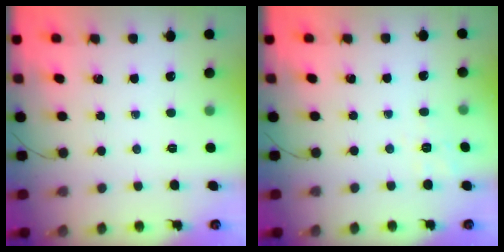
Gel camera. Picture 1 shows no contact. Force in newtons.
{"total": 2.2, "press": 0.7, "slide": 2.0}